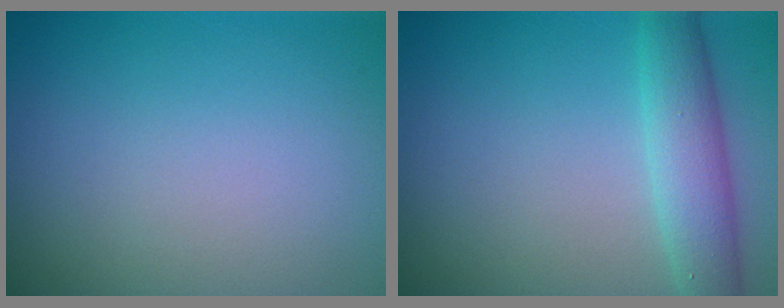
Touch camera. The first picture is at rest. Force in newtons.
{"total": 4.0, "press": 4.0, "slide": 0.1}